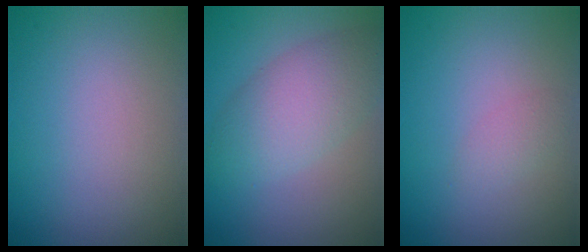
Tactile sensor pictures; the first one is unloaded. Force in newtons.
{"total": 5.2, "press": 5.2, "slide": 0.2}
{"total": 1.1, "press": 1.1, "slide": 0.1}